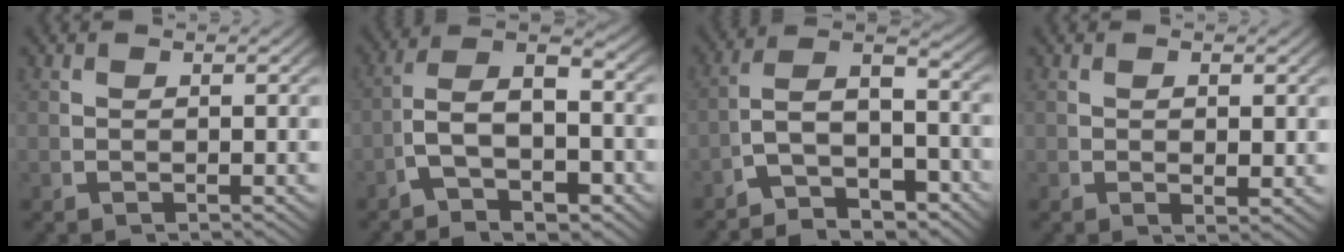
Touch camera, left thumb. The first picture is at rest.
{"total": 8.2, "force": [-1.7, 5.2, 6.0], "torque": [-0.114, -0.027, -0.024]}
{"total": 8.9, "force": [-3.3, 5.8, 5.9], "torque": [-0.107, -0.034, -0.052]}
{"total": 1.3, "force": [0.5, 0.6, 1.0], "torque": [-0.021, -0.006, 0.012]}